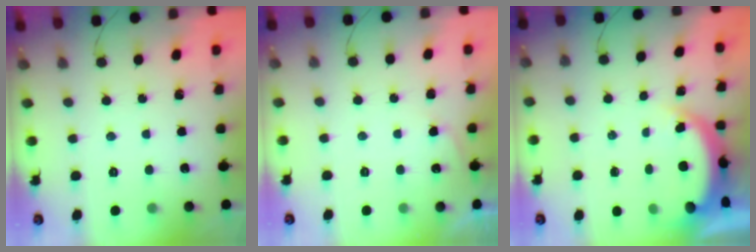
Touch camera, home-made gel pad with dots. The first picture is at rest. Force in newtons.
{"total": 3.8, "press": 3.3, "slide": 1.9}
{"total": 5.5, "press": 5.5, "slide": 0.4}